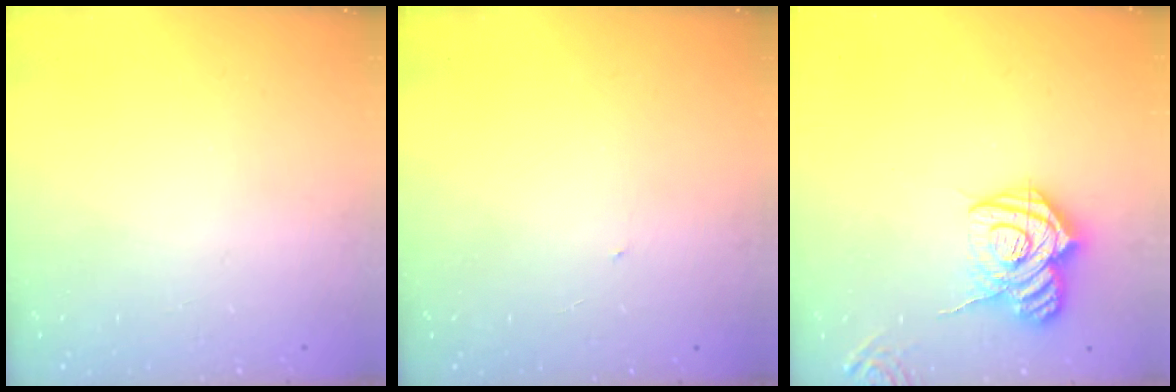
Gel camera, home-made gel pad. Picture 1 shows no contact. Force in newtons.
{"total": 0.6, "press": 0.6, "slide": 0.1}
{"total": 14.7, "press": 14.6, "slide": 1.5}